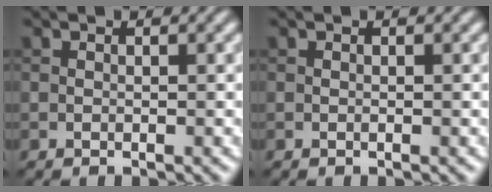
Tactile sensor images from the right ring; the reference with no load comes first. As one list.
[{"total": 0.0}]